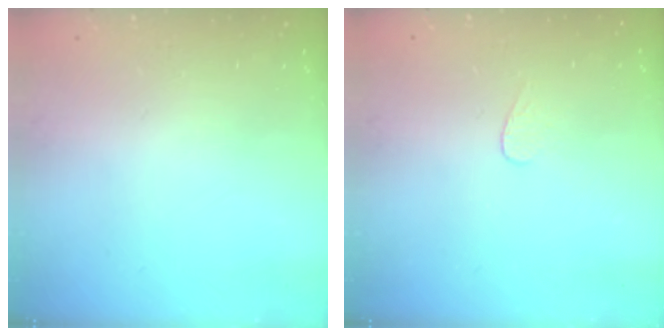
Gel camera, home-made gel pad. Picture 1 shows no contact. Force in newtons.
{"total": 3.1, "press": 3.0, "slide": 0.3}